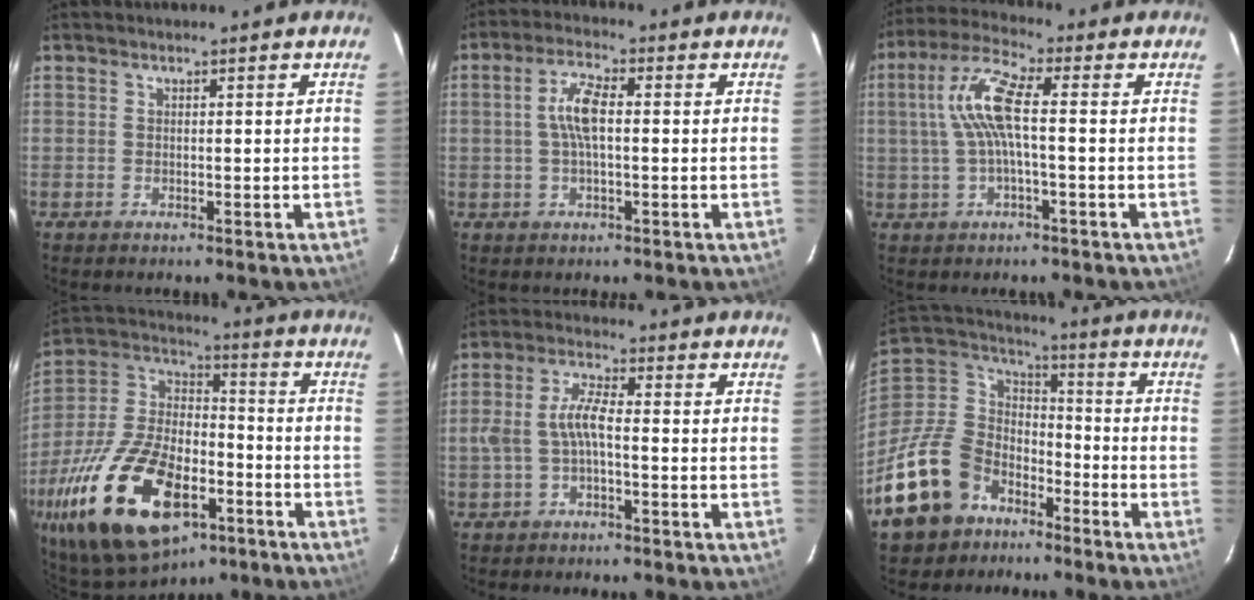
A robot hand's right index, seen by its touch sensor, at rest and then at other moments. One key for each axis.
{"total": 5.8, "fx": 0.1, "fy": 1.9, "fz": 5.5, "tx": -0.112, "ty": 0.011, "tz": 0.001}
{"total": 9.2, "fx": 0.2, "fy": 1.8, "fz": 9.0, "tx": -0.189, "ty": 0.013, "tz": 0.007}
{"total": 26.1, "fx": -13.2, "fy": 12.9, "fz": 18.4, "tx": -0.379, "ty": -0.018, "tz": -0.218}
{"total": 5.5, "fx": -1.3, "fy": 1.8, "fz": 5.1, "tx": -0.109, "ty": 0.013, "tz": -0.022}
{"total": 17.2, "fx": -11.1, "fy": 11.9, "fz": 5.7, "tx": -0.156, "ty": 0.030, "tz": -0.175}